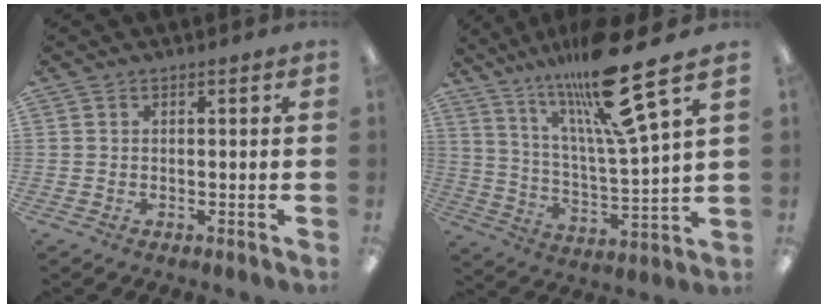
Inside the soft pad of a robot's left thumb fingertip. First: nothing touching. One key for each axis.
{"total": 21.6, "fx": 16.2, "fy": 2.3, "fz": 14.2, "tx": -0.252, "ty": -0.090, "tz": 0.256}